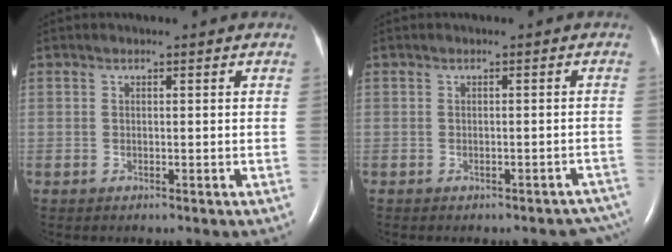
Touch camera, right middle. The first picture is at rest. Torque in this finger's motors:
{"motor_torque": [-0.21, 0.00, -0.05, -0.03]}